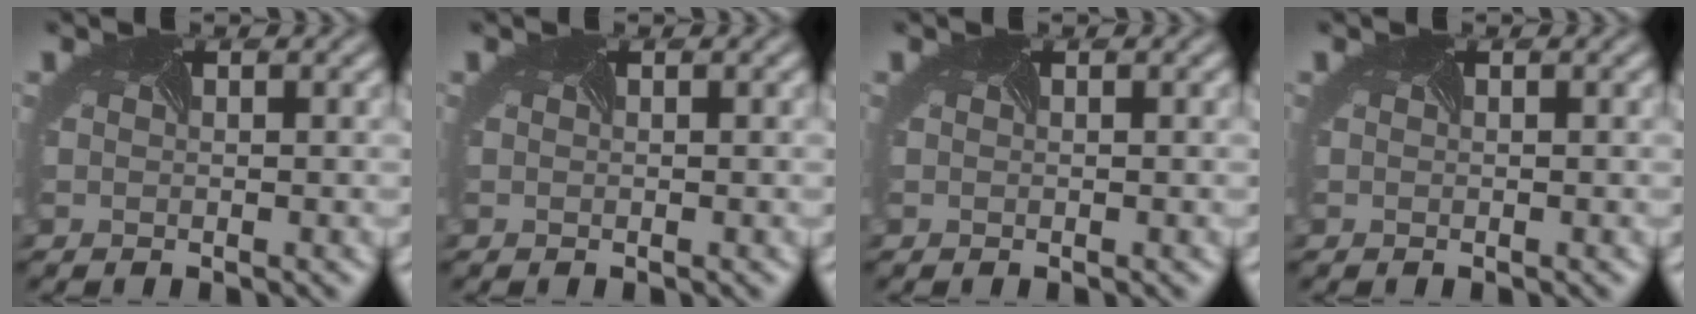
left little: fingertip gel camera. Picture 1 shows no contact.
{"total": 0.0}
{"total": 0.0}
{"total": 0.0}